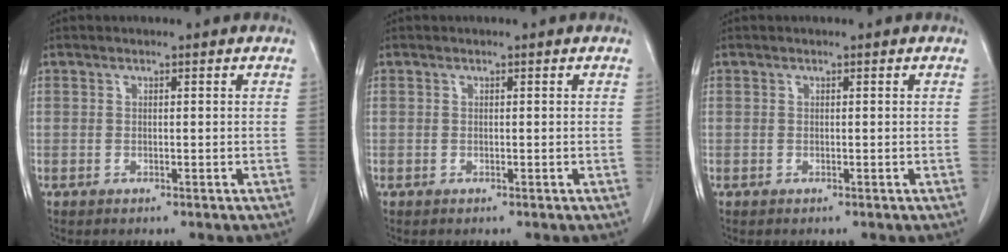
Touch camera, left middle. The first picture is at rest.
{"total": 0.0}
{"total": 0.0}